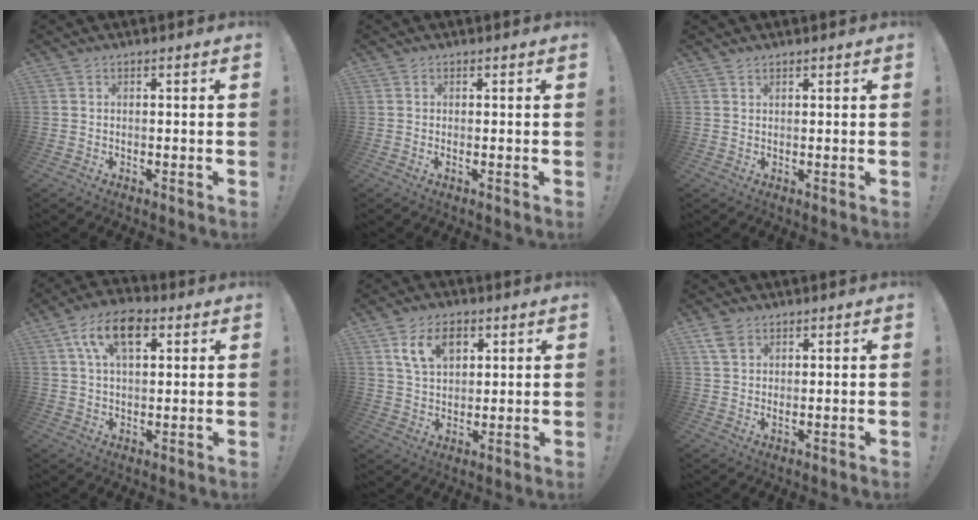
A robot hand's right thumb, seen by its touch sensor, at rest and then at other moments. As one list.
[{"total": 0.6, "force": [0.2, 0.0, 0.5], "torque": [-0.007, -0.001, 0.003]}, {"total": 0.5, "force": [0.5, -0.1, 0.0], "torque": [0.001, 0.000, 0.010]}, {"total": 11.8, "force": [4.6, 6.6, 8.7], "torque": [-0.138, 0.005, 0.085]}, {"total": 10.2, "force": [5.2, 6.4, 6.1], "torque": [-0.094, -0.010, 0.097]}, {"total": 4.3, "force": [2.6, 2.4, 2.4], "torque": [-0.047, -0.003, 0.052]}]